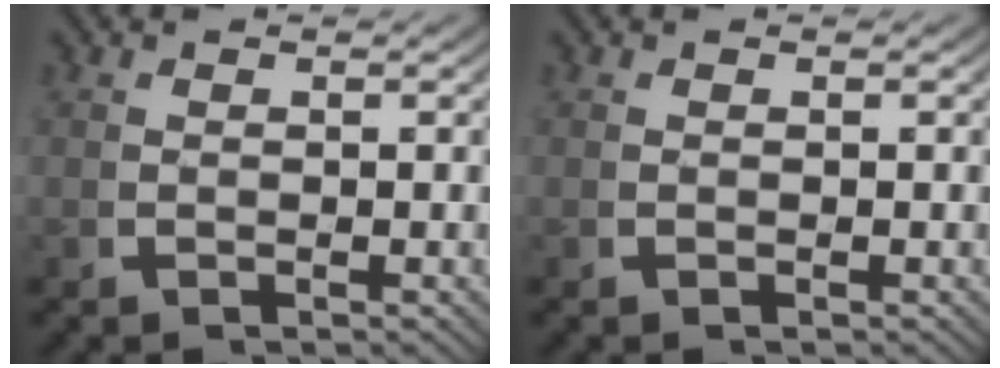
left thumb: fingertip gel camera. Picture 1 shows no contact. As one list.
[{"total": 0.0}]